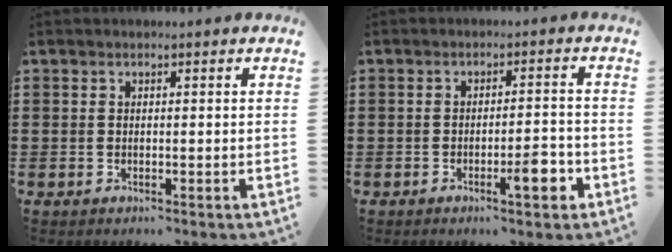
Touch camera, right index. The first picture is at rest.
{"total": 5.2, "force": [-2.4, 1.0, 4.5], "torque": [-0.061, -0.004, -0.040]}